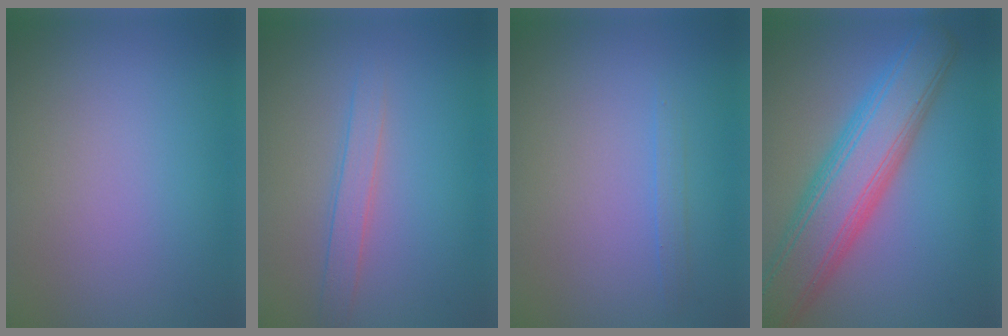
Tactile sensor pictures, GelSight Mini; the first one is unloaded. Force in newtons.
{"total": 1.9, "press": 1.9, "slide": 0.1}
{"total": 0.9, "press": 0.9, "slide": 0.1}
{"total": 8.8, "press": 8.8, "slide": 0.5}